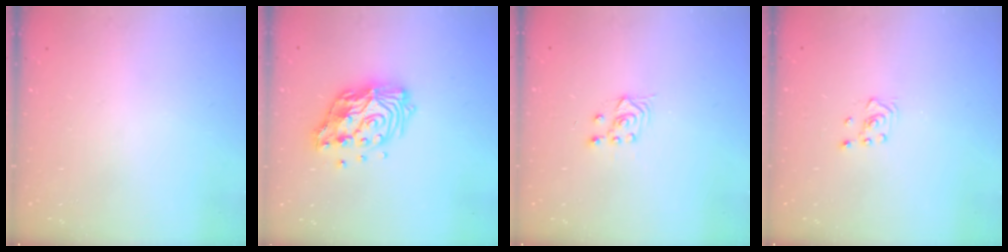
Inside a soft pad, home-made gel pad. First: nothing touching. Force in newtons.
{"total": 14.9, "press": 14.8, "slide": 1.5}
{"total": 3.3, "press": 2.9, "slide": 1.5}
{"total": 2.8, "press": 2.6, "slide": 1.1}